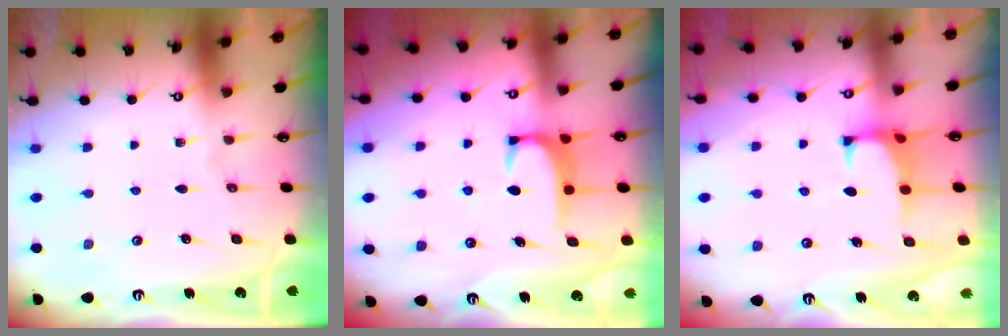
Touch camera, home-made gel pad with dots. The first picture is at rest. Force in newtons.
{"total": 2.4, "press": 2.4, "slide": 0.6}
{"total": 1.4, "press": 1.3, "slide": 0.5}